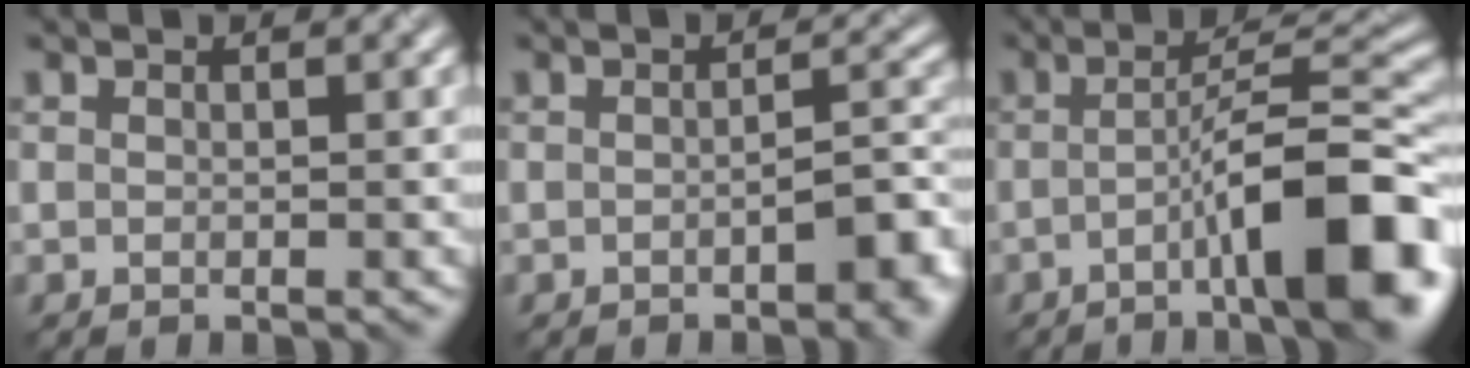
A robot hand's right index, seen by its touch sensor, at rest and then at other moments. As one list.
[{"total": 4.0, "force": [-1.6, 1.1, 3.4], "torque": [-0.045, 0.003, -0.026]}, {"total": 11.4, "force": [-3.7, 2.5, 10.4], "torque": [-0.140, 0.018, -0.060]}]